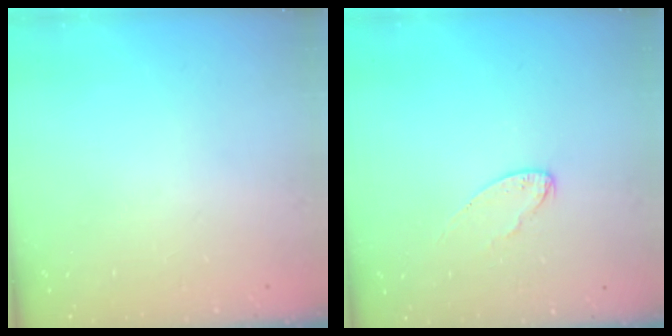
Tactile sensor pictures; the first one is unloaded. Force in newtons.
{"total": 5.4, "press": 5.4, "slide": 0.6}